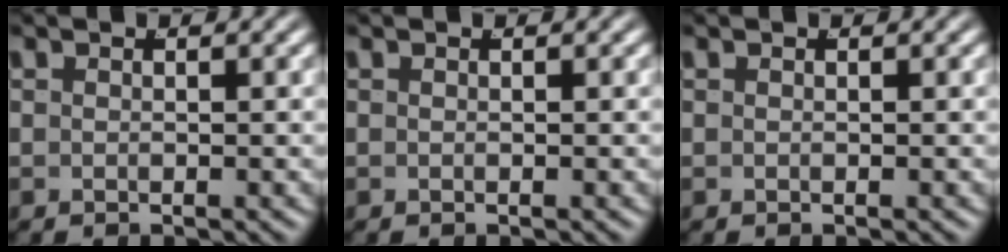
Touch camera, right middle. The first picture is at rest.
{"total": 0.0}
{"total": 0.0}